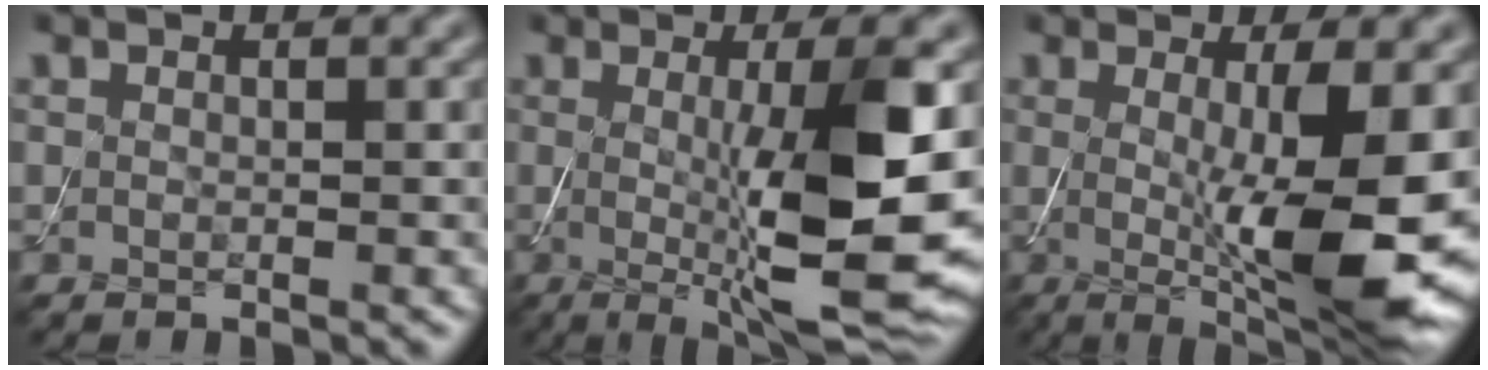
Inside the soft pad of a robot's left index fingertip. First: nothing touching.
{"total": 12.1, "force": [-0.3, 2.7, 11.8], "torque": [-0.168, -0.016, 0.004]}
{"total": 10.9, "force": [-0.8, 2.5, 10.6], "torque": [-0.153, -0.027, -0.003]}